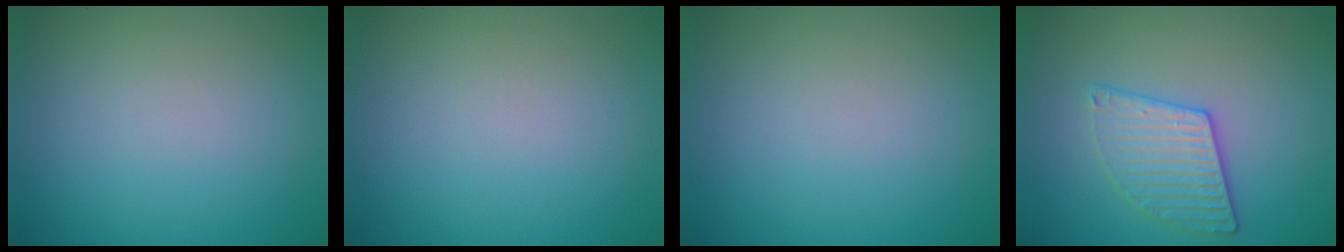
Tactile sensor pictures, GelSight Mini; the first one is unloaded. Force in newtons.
{"total": 0.0}
{"total": 0.0}
{"total": 3.2, "press": 3.2, "slide": 0.6}